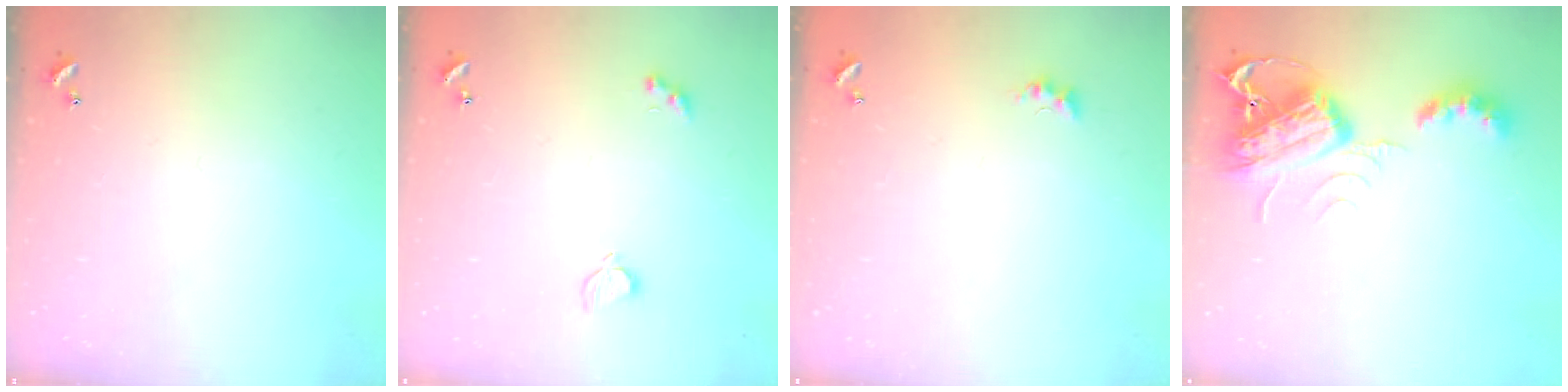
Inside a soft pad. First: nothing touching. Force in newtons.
{"total": 2.1, "press": 2.1, "slide": 0.5}
{"total": 2.7, "press": 2.6, "slide": 0.6}
{"total": 8.7, "press": 8.7, "slide": 0.5}